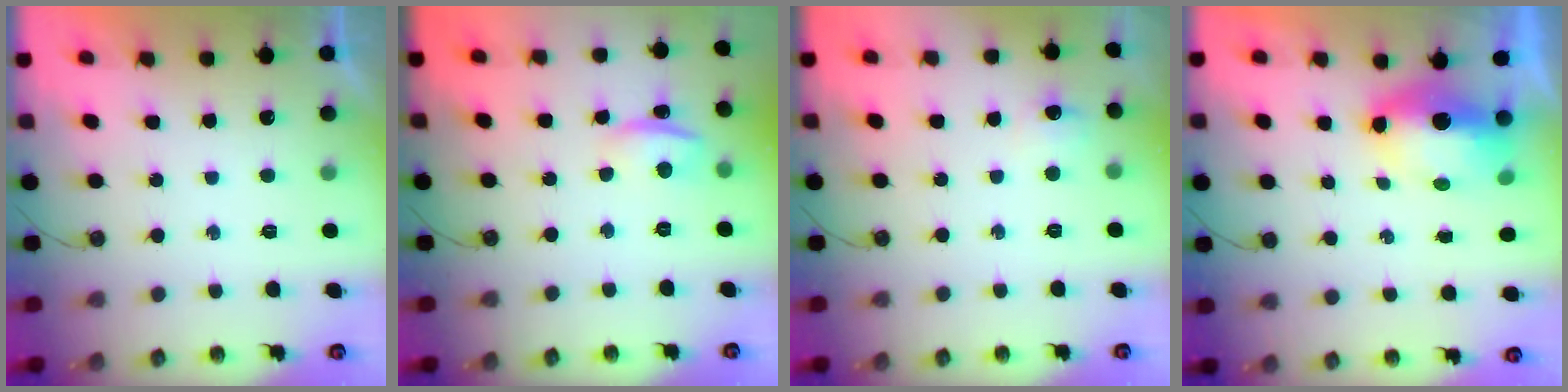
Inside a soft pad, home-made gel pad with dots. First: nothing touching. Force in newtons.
{"total": 7.5, "press": 2.3, "slide": 7.1}
{"total": 5.8, "press": 5.8, "slide": 0.8}
{"total": 7.8, "press": 7.7, "slide": 1.4}